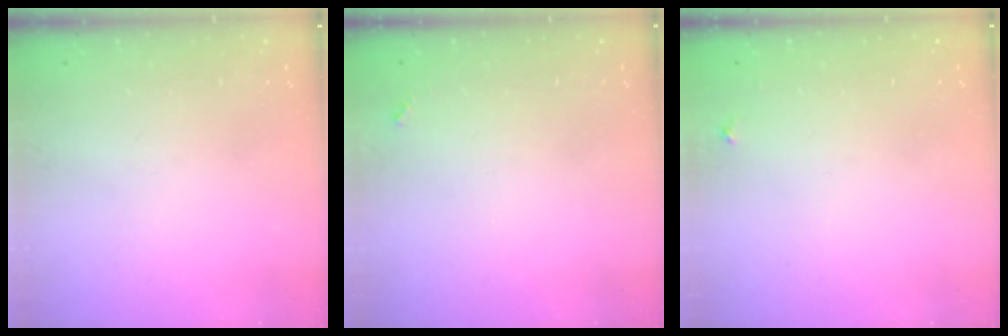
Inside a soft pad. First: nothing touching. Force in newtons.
{"total": 3.5, "press": 3.5, "slide": 0.3}
{"total": 4.1, "press": 4.1, "slide": 0.6}